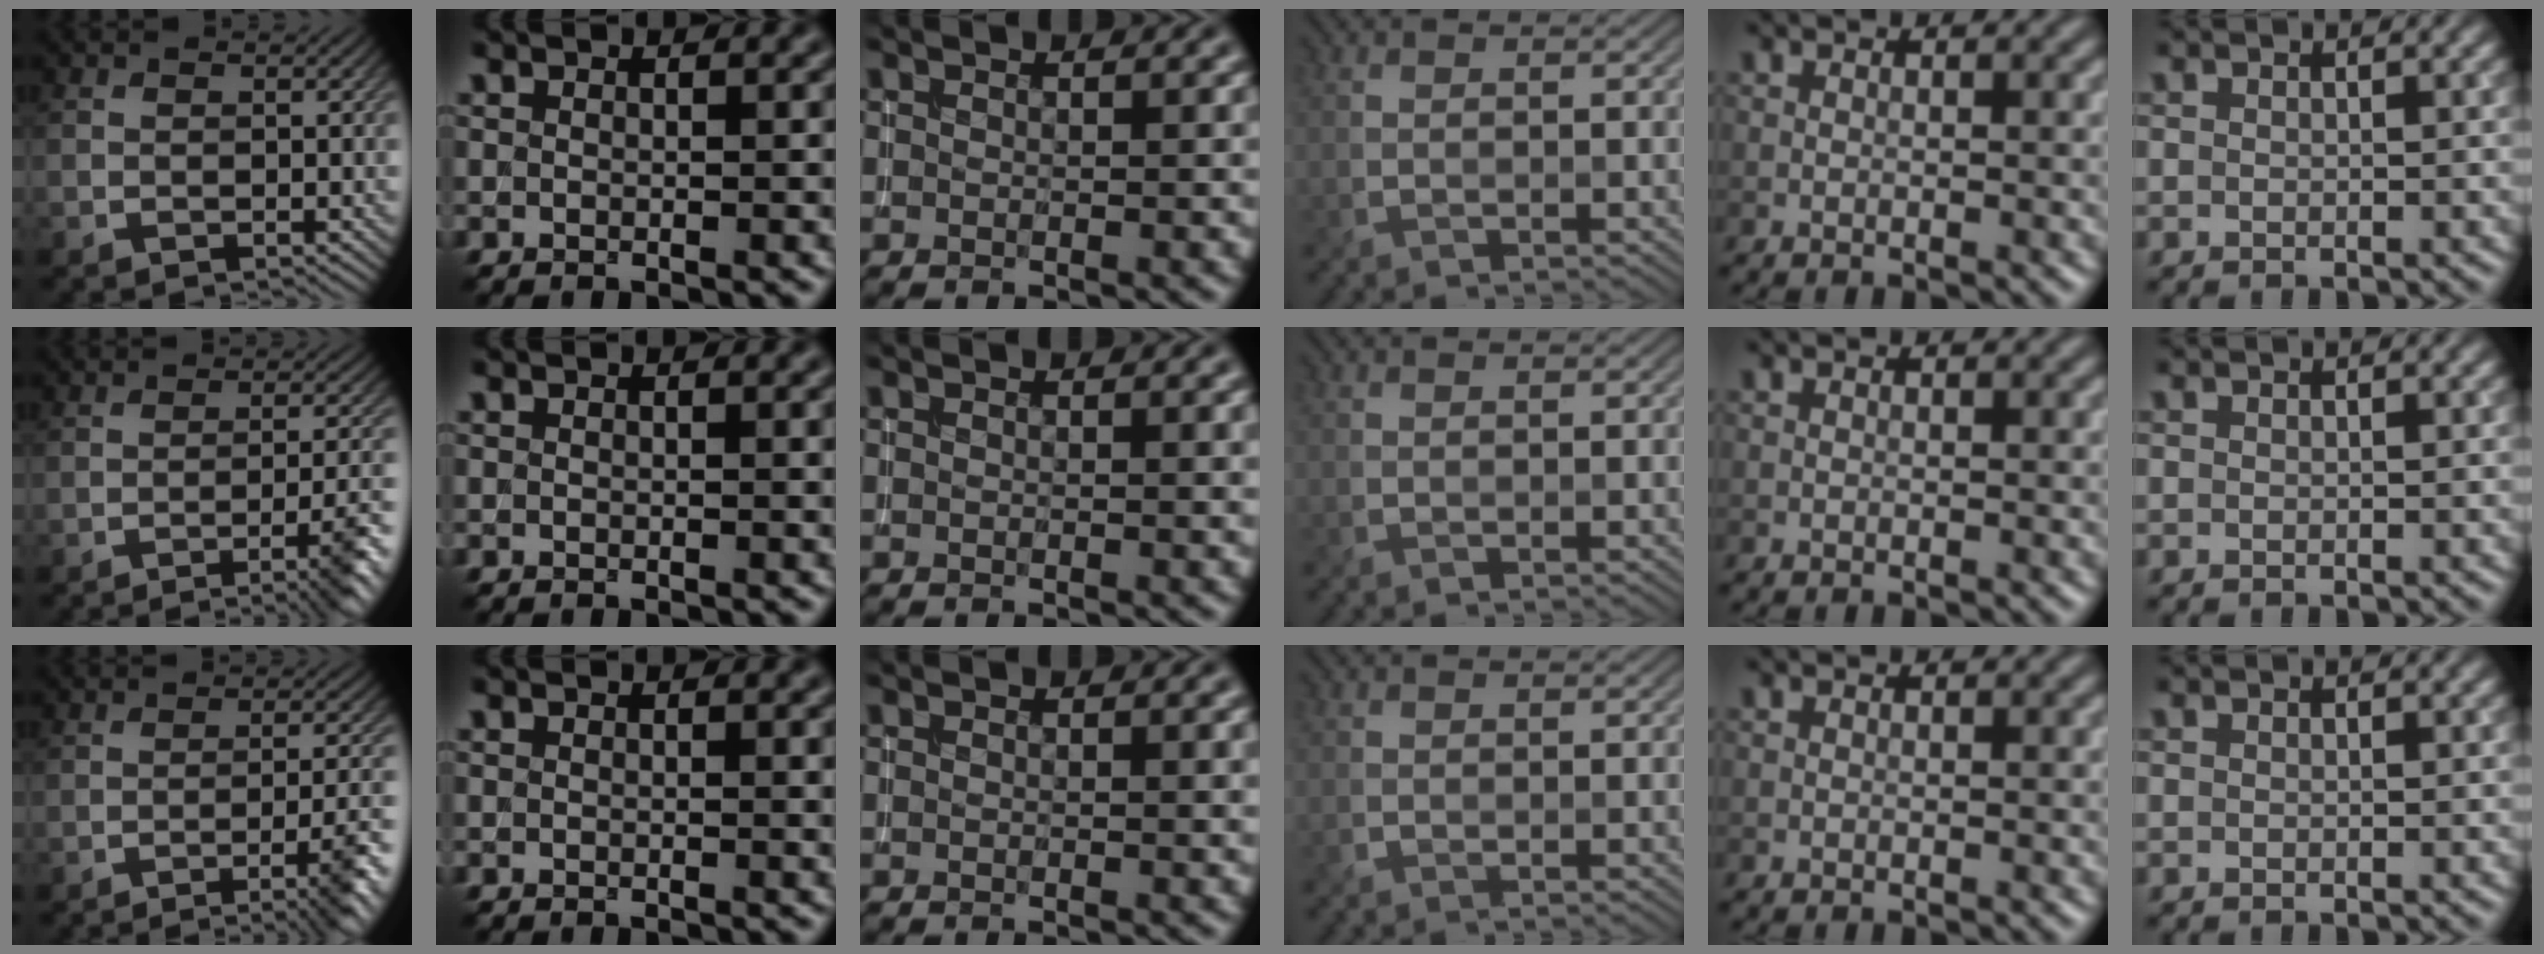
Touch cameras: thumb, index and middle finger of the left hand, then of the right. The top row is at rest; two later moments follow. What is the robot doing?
{"motion": "insert", "object": "backpack"}